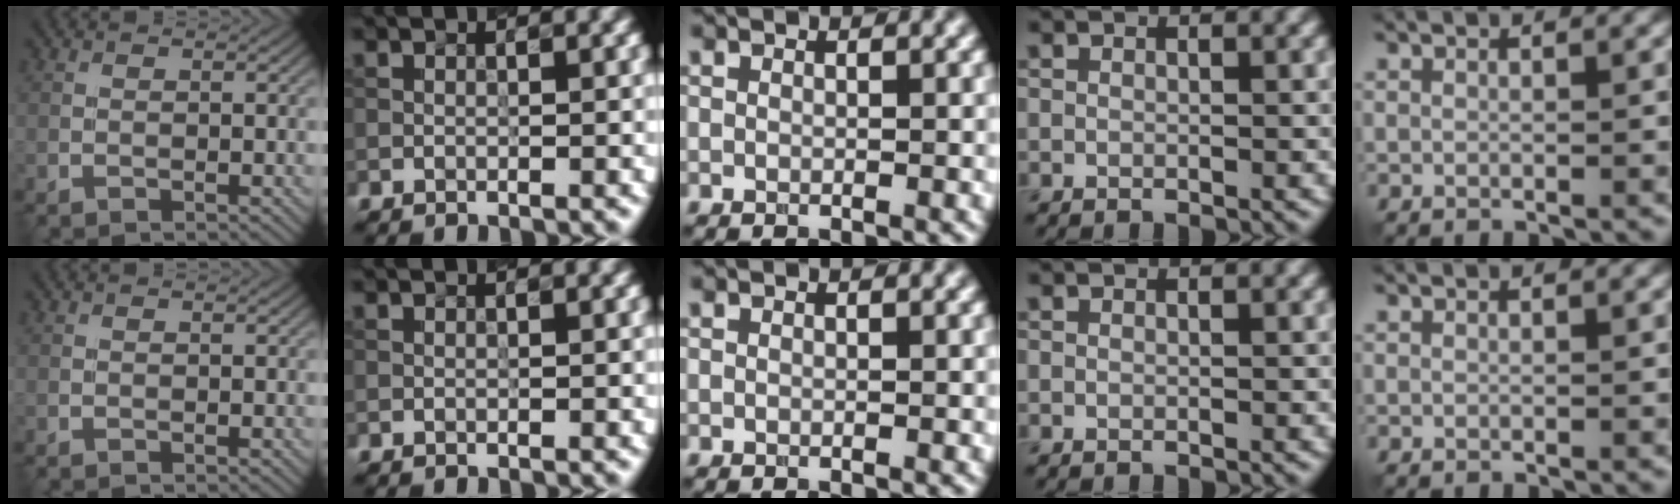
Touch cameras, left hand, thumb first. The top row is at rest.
{}